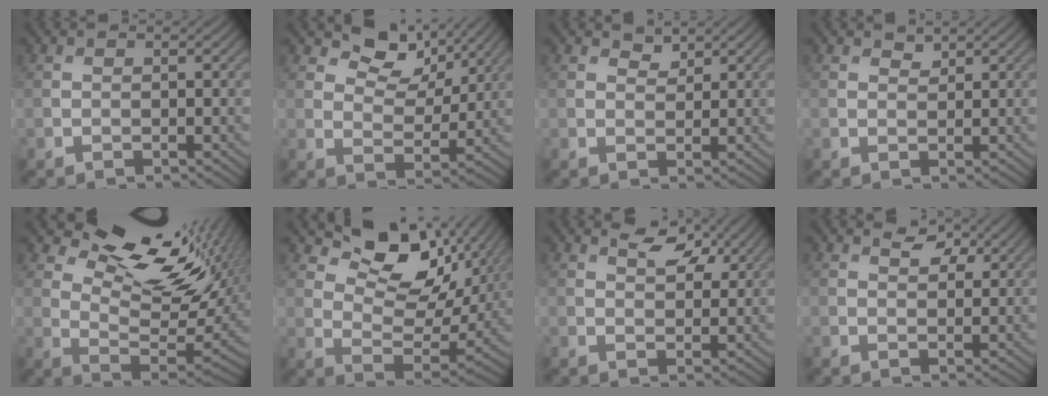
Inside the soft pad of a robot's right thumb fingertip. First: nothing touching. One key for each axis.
{"total": 6.7, "fx": 4.6, "fy": 3.5, "fz": 3.4, "tx": -0.057, "ty": -0.012, "tz": 0.076}
{"total": 1.5, "fx": 1.3, "fy": 0.6, "fz": 0.5, "tx": -0.010, "ty": -0.004, "tz": 0.025}
{"total": 1.1, "fx": 1.0, "fy": 0.5, "fz": 0.3, "tx": -0.008, "ty": -0.004, "tz": 0.019}
{"total": 15.7, "fx": 7.8, "fy": 7.1, "fz": 11.6, "tx": -0.192, "ty": 0.001, "tz": 0.134}
{"total": 12.3, "fx": 6.8, "fy": 6.3, "fz": 8.1, "tx": -0.147, "ty": -0.008, "tz": 0.119}
{"total": 4.6, "fx": 2.7, "fy": 2.1, "fz": 3.0, "tx": -0.054, "ty": -0.002, "tz": 0.048}
{"total": 2.6, "fx": 1.7, "fy": 1.3, "fz": 1.4, "tx": -0.023, "ty": -0.004, "tz": 0.032}